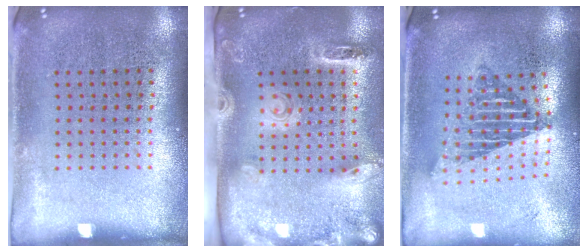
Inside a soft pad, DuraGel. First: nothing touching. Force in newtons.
{"total": 2.6, "press": 1.9, "slide": 1.8}
{"total": 1.9, "press": 1.5, "slide": 1.1}